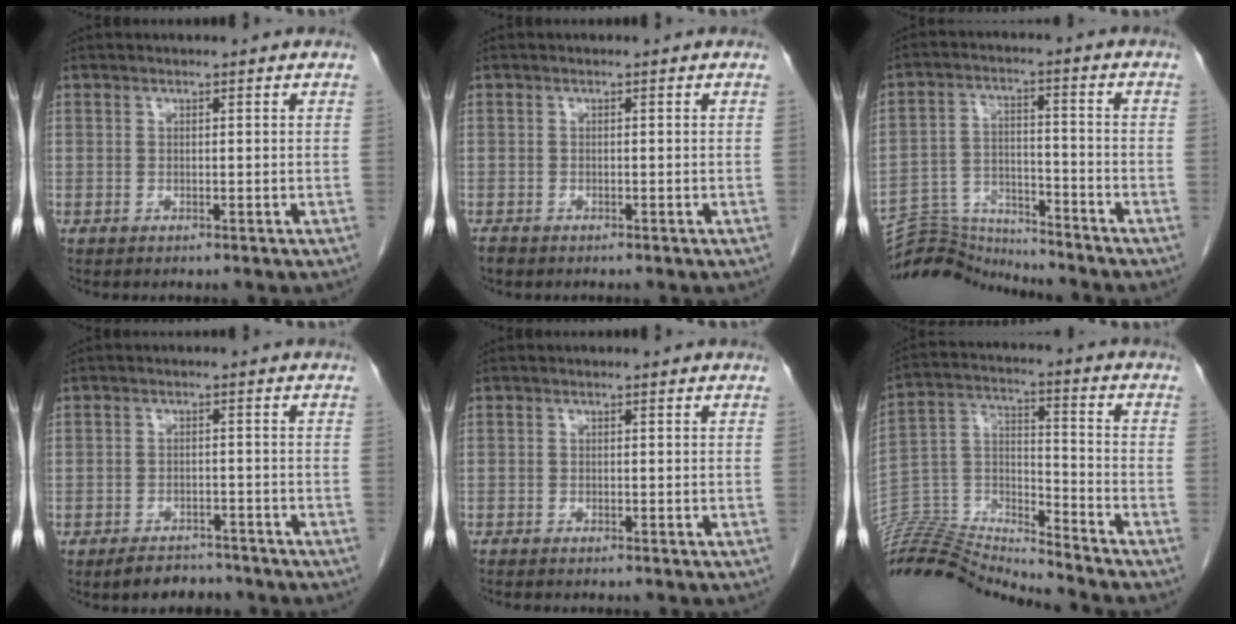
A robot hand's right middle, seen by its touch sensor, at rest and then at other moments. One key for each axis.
{"total": 1.1, "fx": -1.0, "fy": 0.2, "fz": 0.2, "tx": -0.012, "ty": -0.003, "tz": -0.020}
{"total": 10.0, "fx": -10.0, "fy": -0.1, "fz": -0.8, "tx": 0.008, "ty": 0.028, "tz": -0.177}
{"total": 4.5, "fx": -4.0, "fy": 1.8, "fz": 1.1, "tx": -0.016, "ty": 0.001, "tz": -0.059}
{"total": 1.6, "fx": -1.5, "fy": 0.1, "fz": 0.6, "tx": -0.011, "ty": -0.004, "tz": -0.021}
{"total": 16.9, "fx": -16.8, "fy": -1.3, "fz": 1.9, "tx": -0.028, "ty": 0.037, "tz": -0.297}